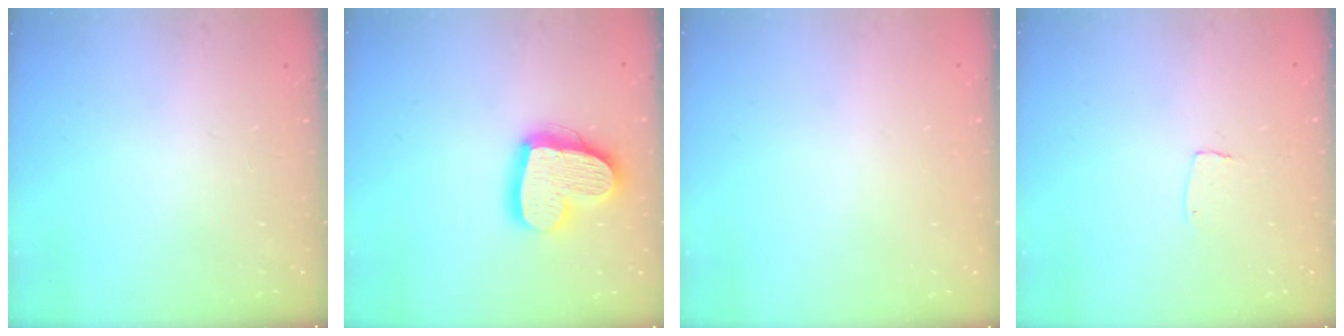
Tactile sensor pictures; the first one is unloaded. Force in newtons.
{"total": 17.6, "press": 17.5, "slide": 1.9}
{"total": 0.0}
{"total": 2.6, "press": 2.6, "slide": 0.1}